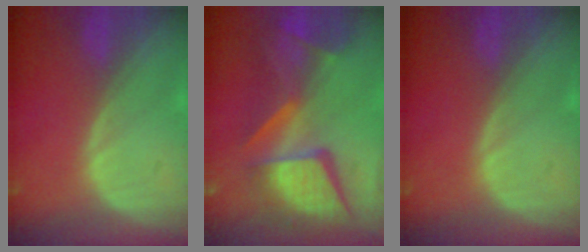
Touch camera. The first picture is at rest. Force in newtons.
{"total": 13.8, "press": 11.2, "slide": 8.0}
{"total": 0.0}